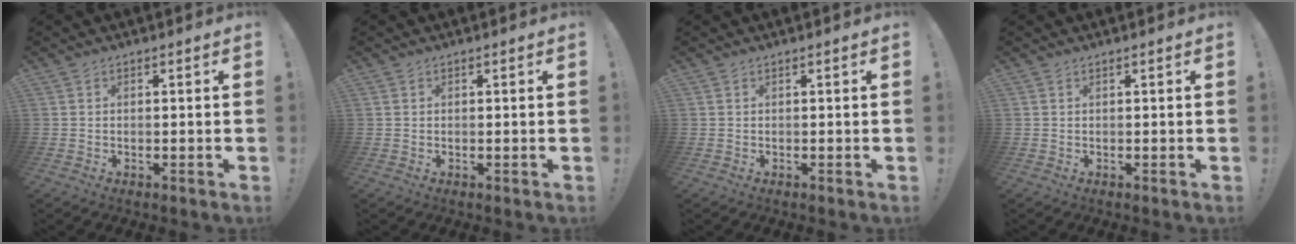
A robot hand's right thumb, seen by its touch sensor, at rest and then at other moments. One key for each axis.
{"total": 0.0}
{"total": 0.0}
{"total": 0.0}